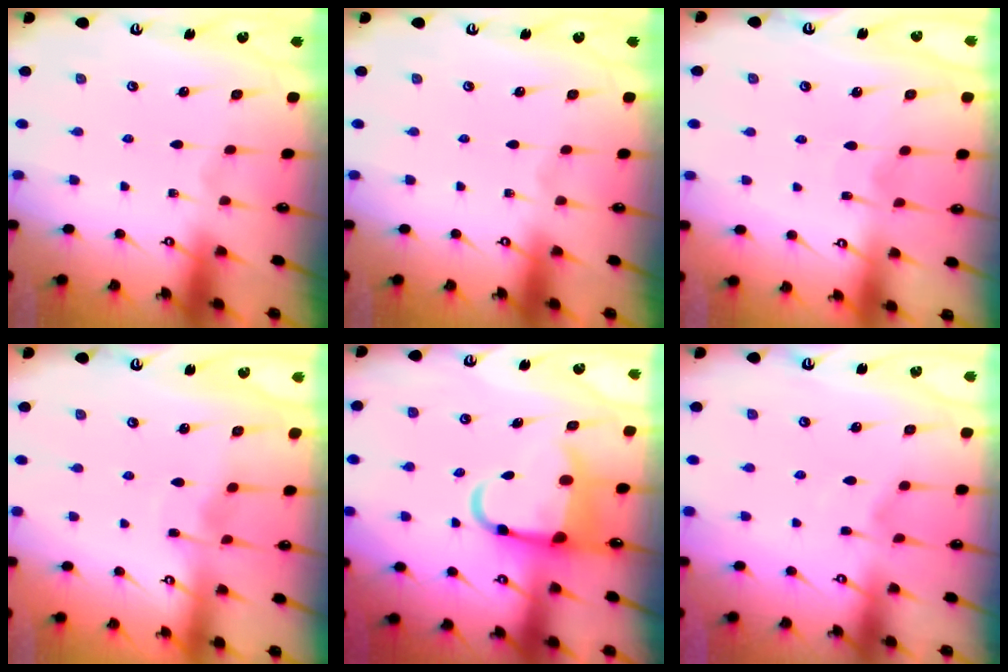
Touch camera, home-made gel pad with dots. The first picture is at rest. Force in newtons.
{"total": 0.0}
{"total": 3.9, "press": 3.9, "slide": 0.4}
{"total": 4.1, "press": 4.1, "slide": 0.3}
{"total": 8.1, "press": 7.9, "slide": 2.1}
{"total": 2.8, "press": 2.8, "slide": 0.5}